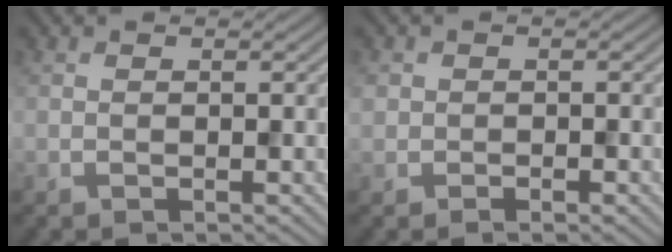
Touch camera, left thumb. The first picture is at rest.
{"total": 1.5, "force": [-0.5, 1.4, 0.5], "torque": [-0.006, -0.005, -0.012]}